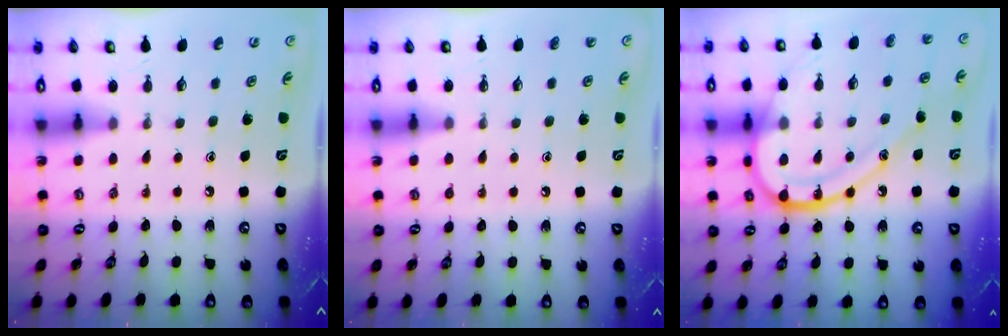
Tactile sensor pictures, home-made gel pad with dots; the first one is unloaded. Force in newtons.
{"total": 0.7, "press": 0.7, "slide": 0.0}
{"total": 18.6, "press": 18.6, "slide": 1.6}